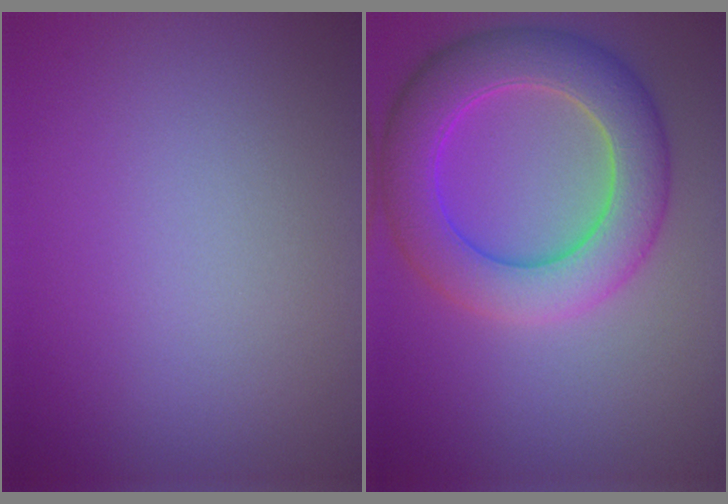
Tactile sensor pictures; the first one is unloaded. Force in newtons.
{"total": 7.5, "press": 7.5, "slide": 0.2}